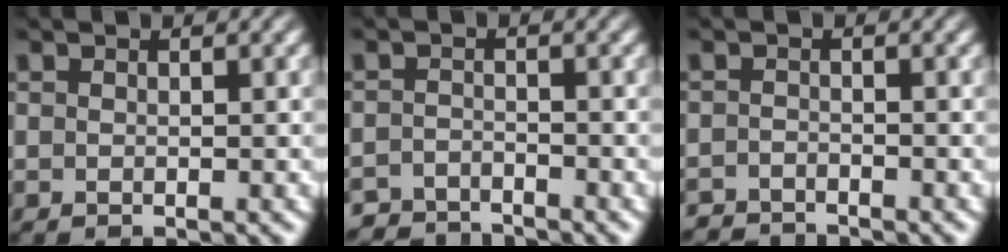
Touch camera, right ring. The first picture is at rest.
{"total": 3.6, "force": [-3.5, 0.7, -0.2], "torque": [0.001, -0.018, -0.060]}
{"total": 2.9, "force": [-2.8, 0.6, -0.3], "torque": [0.000, -0.018, -0.045]}